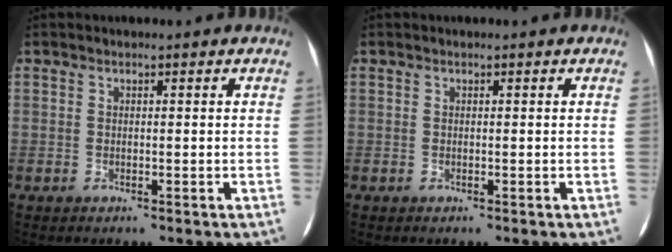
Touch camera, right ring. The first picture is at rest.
{"total": 0.0}